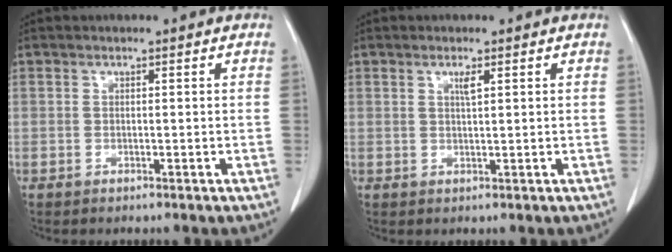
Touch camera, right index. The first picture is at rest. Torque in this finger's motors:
{"motor_torque": [0.10, -0.03, 0.03, 0.02]}